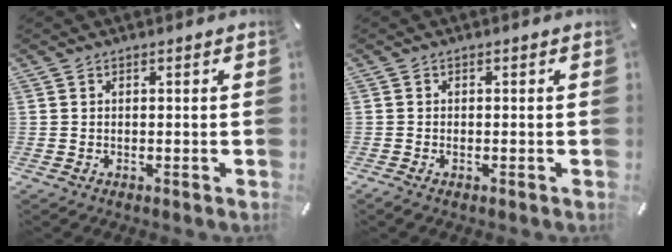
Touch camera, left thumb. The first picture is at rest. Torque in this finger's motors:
{"motor_torque": [-0.02, 0.11, 0.27, 0.33, 0.02]}